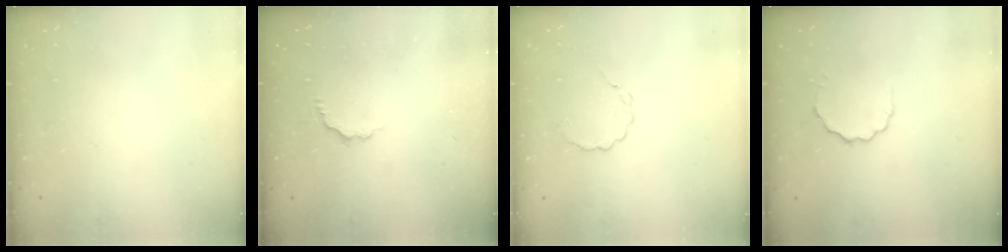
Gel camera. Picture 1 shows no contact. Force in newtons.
{"total": 2.8, "press": 2.6, "slide": 0.9}
{"total": 2.6, "press": 2.5, "slide": 0.9}
{"total": 3.6, "press": 3.4, "slide": 1.0}